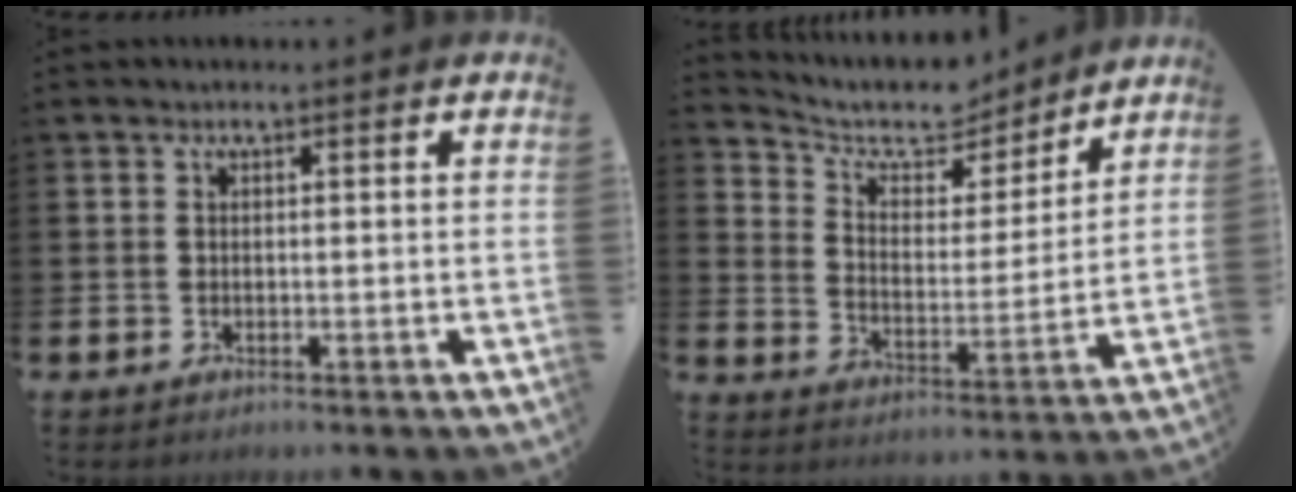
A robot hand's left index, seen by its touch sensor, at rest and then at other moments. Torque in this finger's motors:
{"motor_torque": [0.93, -1.21, 0.29, 0.06]}